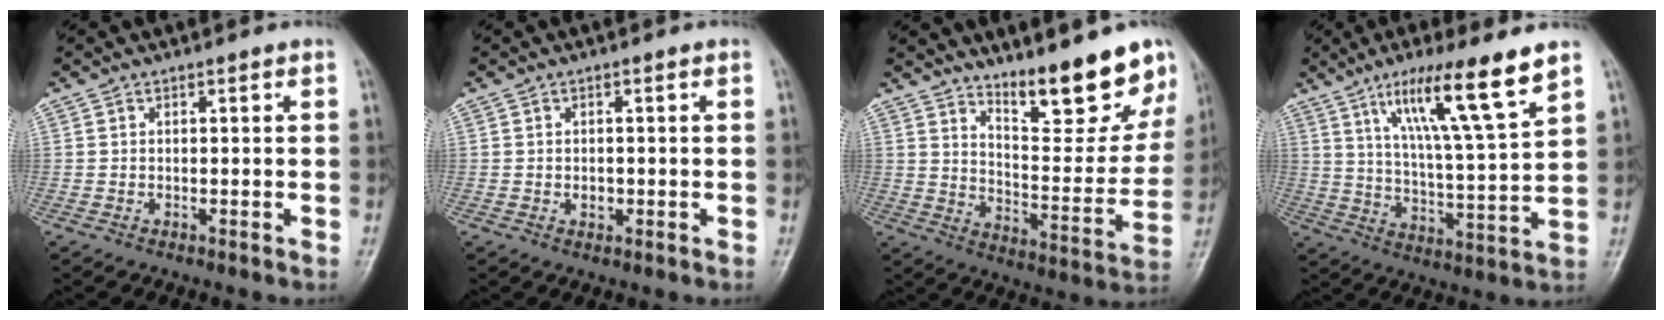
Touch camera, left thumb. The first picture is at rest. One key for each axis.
{"total": 1.5, "fx": -0.2, "fy": 1.1, "fz": 1.0, "tx": -0.010, "ty": 0.002, "tz": -0.002}
{"total": 16.5, "fx": 12.2, "fy": 4.4, "fz": 10.1, "tx": -0.096, "ty": -0.089, "tz": 0.193}
{"total": 15.7, "fx": 9.3, "fy": 1.2, "fz": 12.6, "tx": -0.212, "ty": -0.042, "tz": 0.164}